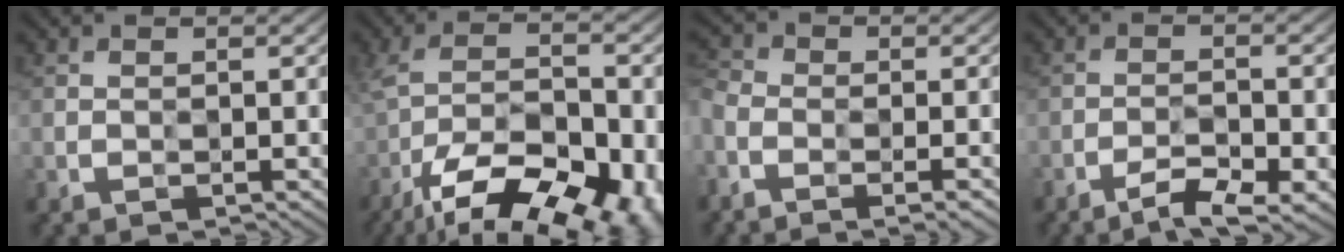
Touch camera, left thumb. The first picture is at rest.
{"total": 17.4, "force": [-10.9, 6.8, 11.8], "torque": [-0.220, -0.033, -0.163]}
{"total": 5.6, "force": [-3.7, 2.5, 3.4], "torque": [-0.091, -0.011, -0.062]}
{"total": 4.7, "force": [-4.0, 0.4, 2.4], "torque": [-0.041, 0.002, -0.064]}